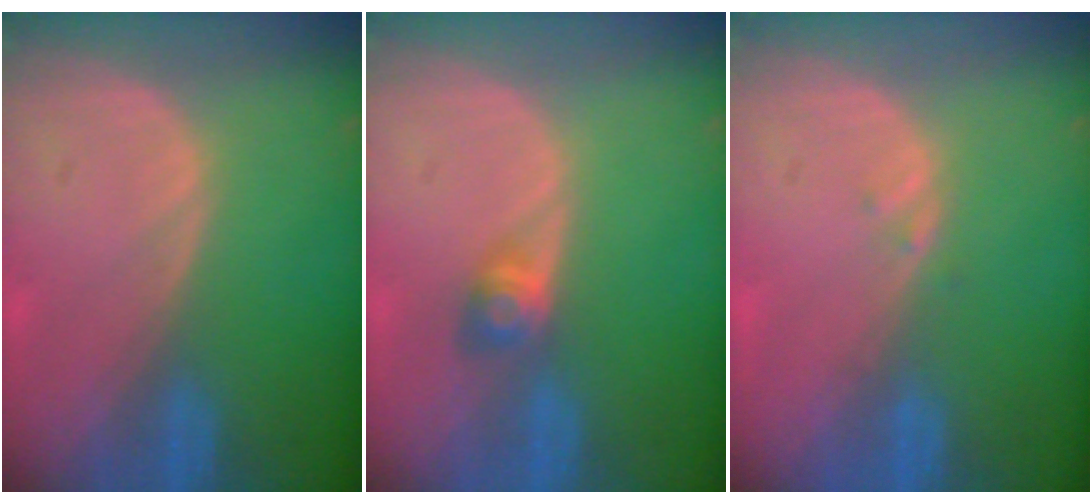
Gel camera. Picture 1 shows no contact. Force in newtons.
{"total": 2.7, "press": 2.5, "slide": 1.1}
{"total": 0.7, "press": 0.6, "slide": 0.3}